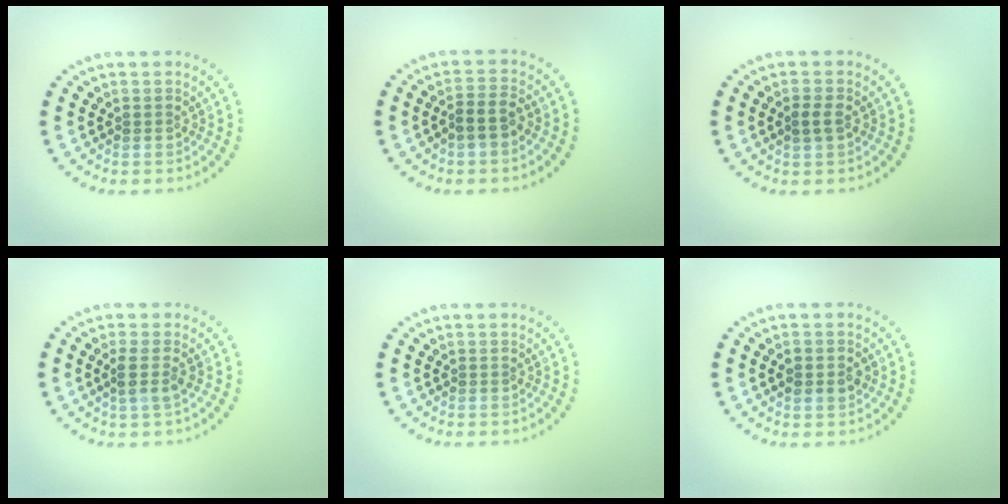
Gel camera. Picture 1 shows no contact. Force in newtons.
{"total": 2.1, "press": 2.0, "slide": 0.7}
{"total": 1.5, "press": 1.5, "slide": 0.1}
{"total": 1.7, "press": 1.5, "slide": 1.0}
{"total": 0.0}
{"total": 2.4, "press": 2.4, "slide": 0.1}